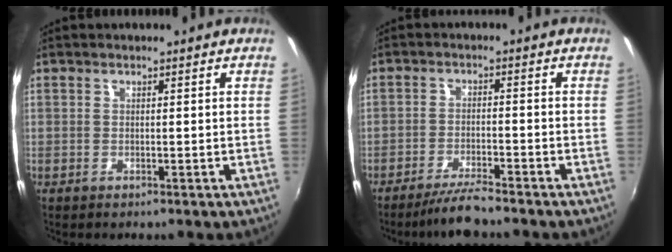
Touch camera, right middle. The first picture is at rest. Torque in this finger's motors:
{"motor_torque": [0.05, -0.04, 0.02, 0.02]}